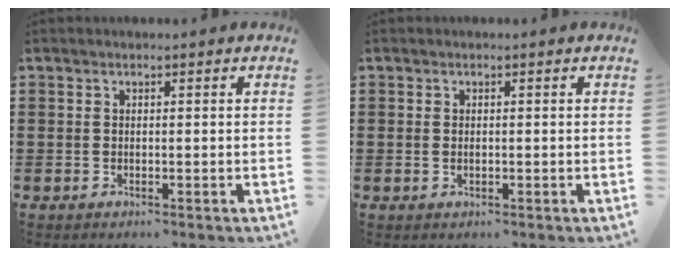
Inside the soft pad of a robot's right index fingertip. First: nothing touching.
{"total": 0.7, "force": [0.0, 0.3, 0.6], "torque": [-0.014, -0.001, 0.001]}